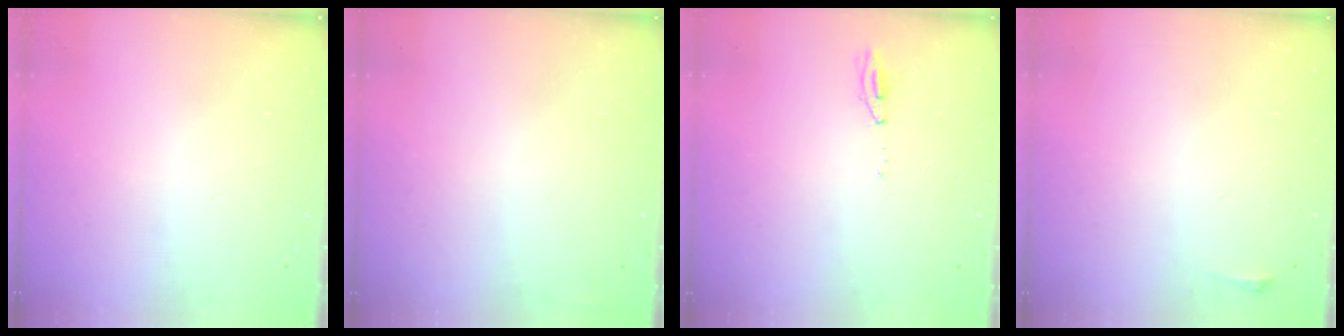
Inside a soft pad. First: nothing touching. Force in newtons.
{"total": 2.9, "press": 2.4, "slide": 1.6}
{"total": 5.0, "press": 3.7, "slide": 3.3}
{"total": 2.8, "press": 2.1, "slide": 1.9}